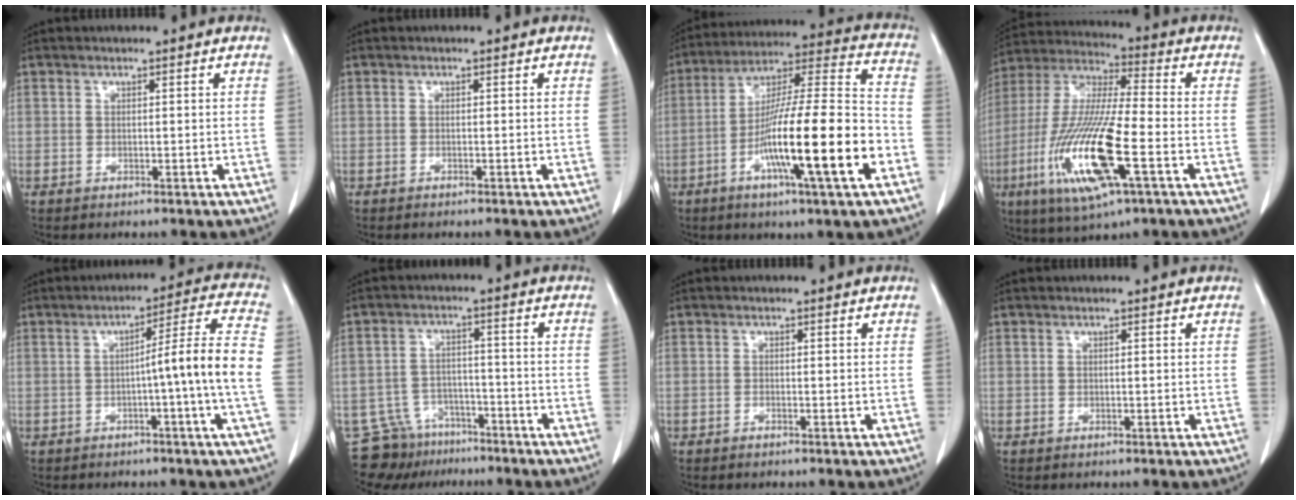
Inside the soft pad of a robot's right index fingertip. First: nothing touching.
{"total": 0.7, "force": [-0.6, 0.1, 0.3], "torque": [-0.009, -0.002, -0.009]}
{"total": 19.9, "force": [-6.9, 0.7, 18.6], "torque": [-0.308, -0.009, -0.116]}
{"total": 18.6, "force": [-5.9, 2.5, 17.5], "torque": [-0.369, -0.022, -0.105]}
{"total": 9.9, "force": [-1.7, -2.1, 9.5], "torque": [-0.135, 0.012, -0.026]}
{"total": 9.0, "force": [-7.4, 5.0, 0.2], "torque": [-0.005, 0.027, -0.117]}
{"total": 0.5, "force": [-0.5, 0.1, 0.2], "torque": [-0.009, -0.001, -0.009]}
{"total": 0.0}